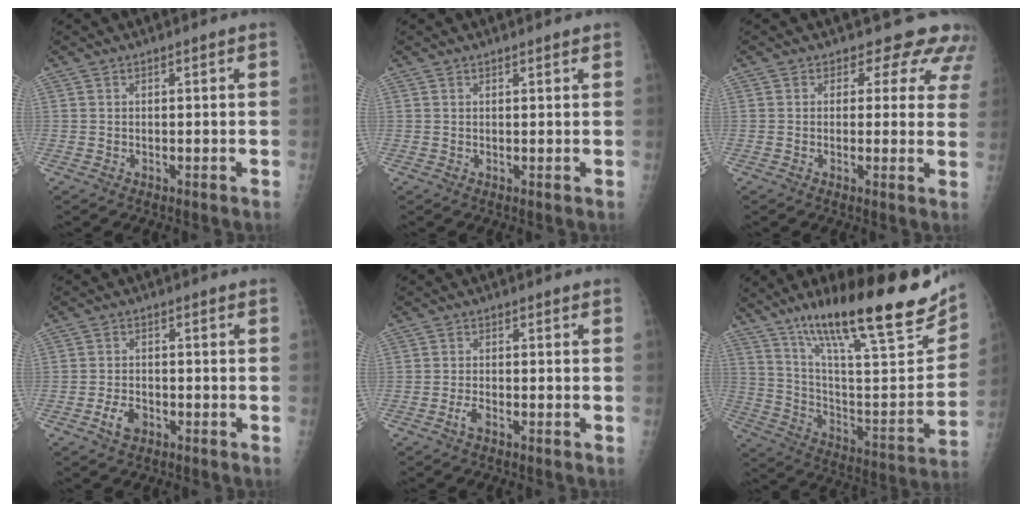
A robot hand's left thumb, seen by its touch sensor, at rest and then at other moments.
{"total": 1.2, "force": [1.0, 0.3, 0.4], "torque": [-0.002, -0.001, 0.014]}
{"total": 8.1, "force": [6.7, 4.4, 1.1], "torque": [0.040, -0.028, 0.051]}
{"total": 3.6, "force": [-1.7, 2.3, 2.1], "torque": [-0.033, 0.007, -0.029]}
{"total": 1.8, "force": [-1.0, 0.7, 1.3], "torque": [-0.029, 0.003, -0.020]}
{"total": 29.6, "force": [19.1, 6.5, 21.7], "torque": [-0.311, -0.060, 0.315]}